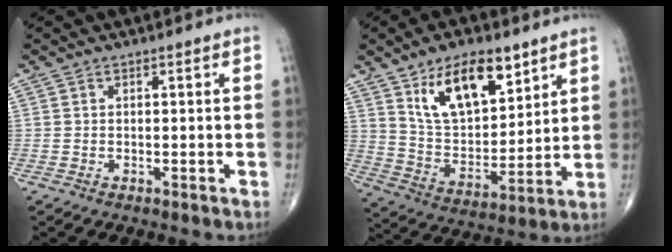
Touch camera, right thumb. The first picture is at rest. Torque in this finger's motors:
{"motor_torque": [0.47, 3.42, 0.54, 0.59, 0.13]}